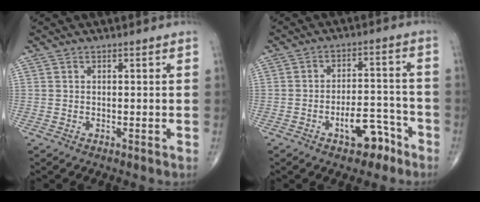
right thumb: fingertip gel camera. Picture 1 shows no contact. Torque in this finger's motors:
{"motor_torque": [2.54, 1.87, 0.89, -0.33, 0.21]}